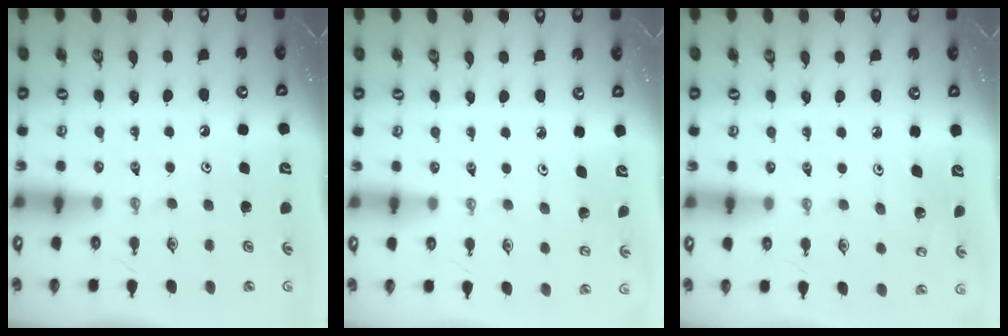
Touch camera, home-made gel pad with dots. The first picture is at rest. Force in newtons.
{"total": 1.4, "press": 1.4, "slide": 0.1}
{"total": 4.1, "press": 3.7, "slide": 1.8}